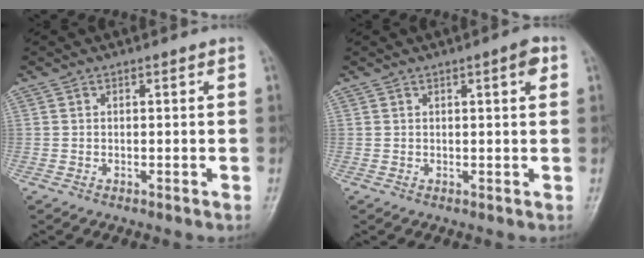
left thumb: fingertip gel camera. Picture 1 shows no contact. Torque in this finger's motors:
{"motor_torque": [-0.06, 0.03, 0.06, 0.37, 0.10]}